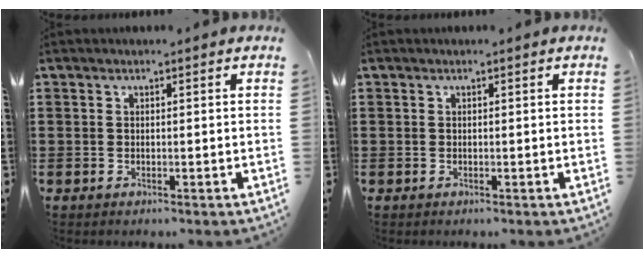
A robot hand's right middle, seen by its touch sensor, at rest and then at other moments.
{"total": 0.0}